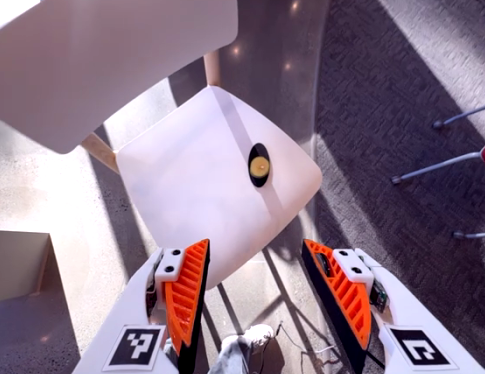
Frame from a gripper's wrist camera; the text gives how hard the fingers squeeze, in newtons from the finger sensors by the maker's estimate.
{"total": 0.0}